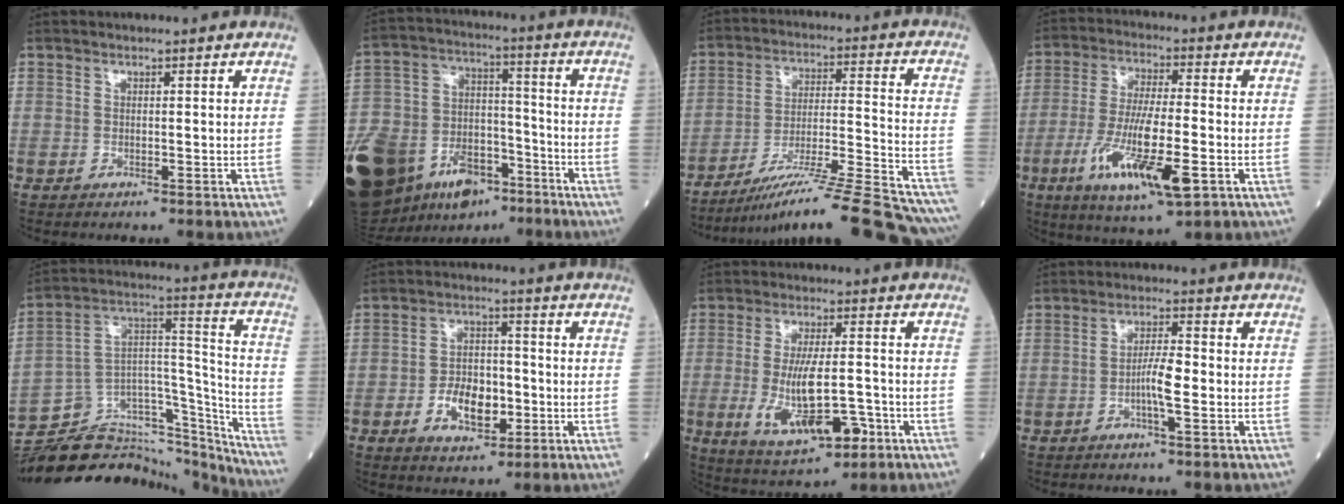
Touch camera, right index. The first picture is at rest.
{"total": 32.1, "force": [-18.3, 18.4, 18.9], "torque": [-0.481, -0.026, -0.310]}
{"total": 23.1, "force": [-20.0, -0.5, 11.6], "torque": [-0.114, -0.002, -0.299]}
{"total": 14.3, "force": [-5.3, 2.4, 13.1], "torque": [-0.256, -0.026, -0.089]}
{"total": 27.9, "force": [-26.0, 5.9, 8.1], "torque": [-0.114, 0.030, -0.396]}
{"total": 7.6, "force": [-2.3, 4.2, 5.8], "torque": [-0.112, 0.008, -0.033]}
{"total": 12.2, "force": [-3.7, 3.8, 11.0], "torque": [-0.205, -0.013, -0.051]}
{"total": 4.2, "force": [-1.1, 0.3, 4.0], "torque": [-0.077, 0.005, -0.018]}